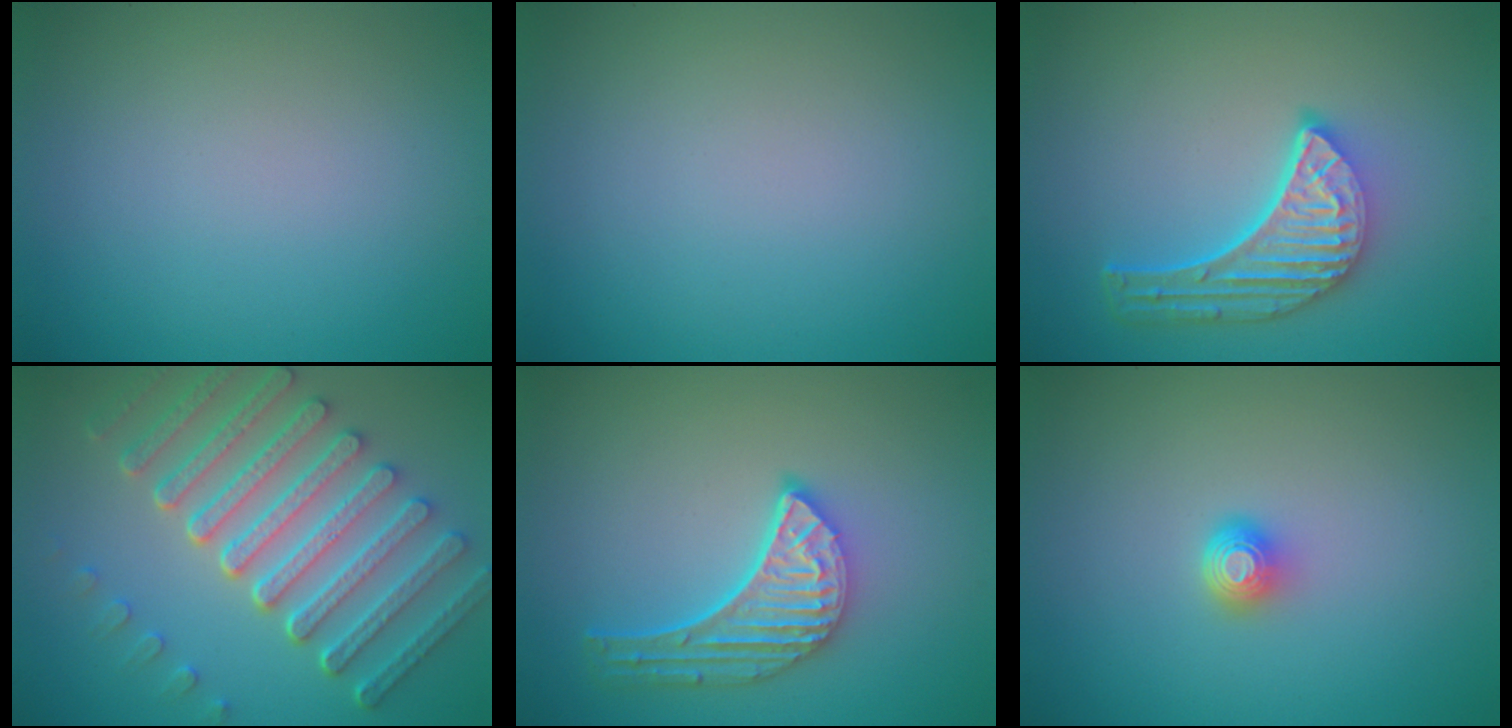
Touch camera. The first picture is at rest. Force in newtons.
{"total": 0.0}
{"total": 5.4, "press": 4.1, "slide": 3.5}
{"total": 8.3, "press": 6.3, "slide": 5.4}
{"total": 5.1, "press": 3.9, "slide": 3.3}
{"total": 1.6, "press": 1.3, "slide": 1.1}